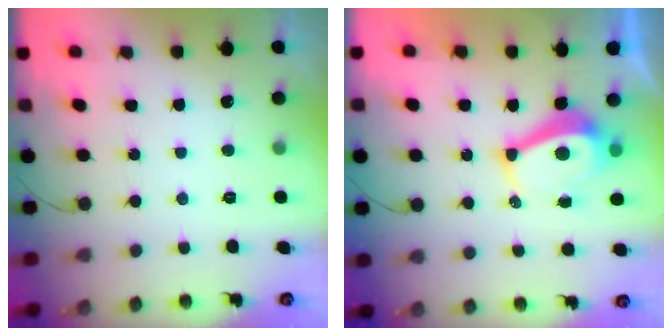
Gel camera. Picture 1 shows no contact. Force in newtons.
{"total": 6.2, "press": 6.2, "slide": 0.7}